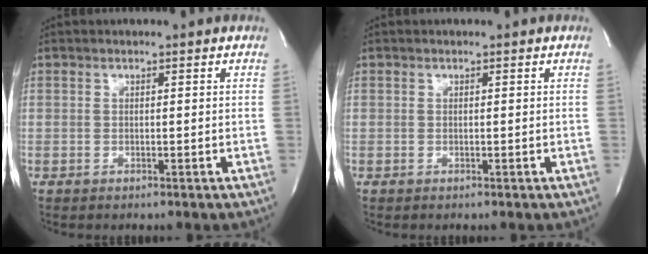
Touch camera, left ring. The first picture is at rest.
{"total": 0.0}